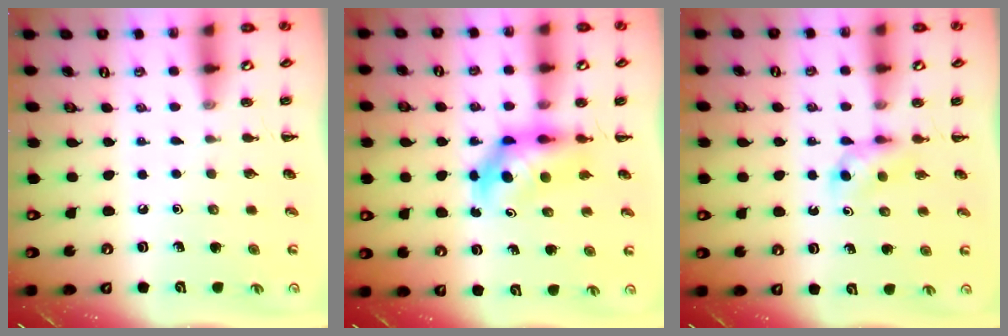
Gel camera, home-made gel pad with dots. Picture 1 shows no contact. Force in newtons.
{"total": 5.7, "press": 5.6, "slide": 1.2}
{"total": 3.6, "press": 3.3, "slide": 1.4}